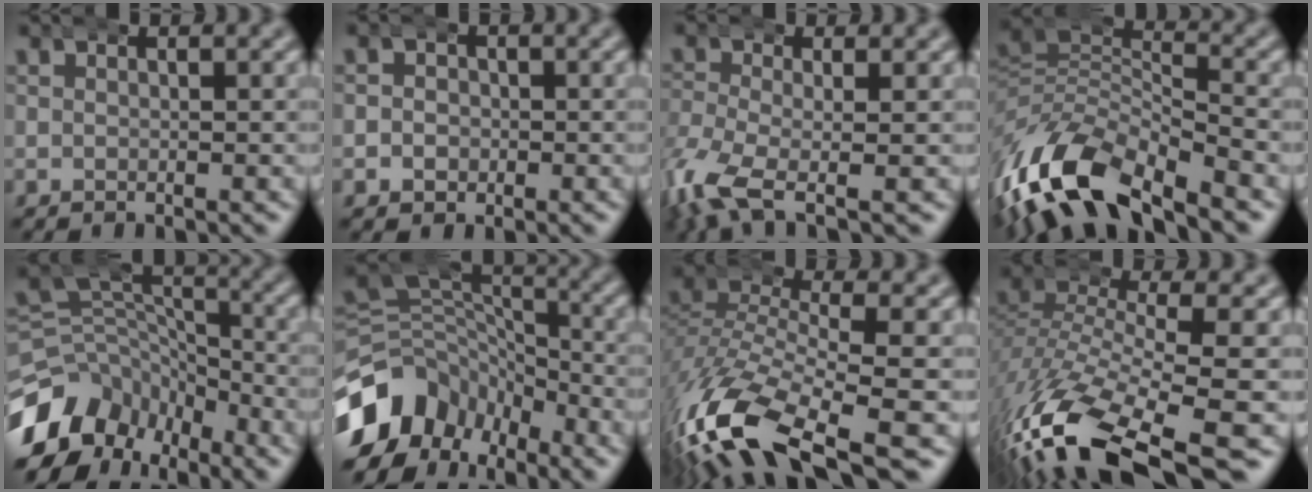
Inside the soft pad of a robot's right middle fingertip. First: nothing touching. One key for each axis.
{"total": 2.7, "fx": -0.5, "fy": 2.6, "fz": 0.5, "tx": -0.013, "ty": -0.003, "tz": -0.015}
{"total": 5.0, "fx": -2.2, "fy": 2.6, "fz": 3.6, "tx": -0.108, "ty": -0.033, "tz": -0.025}
{"total": 10.3, "fx": -4.5, "fy": 6.4, "fz": 6.8, "tx": -0.161, "ty": -0.051, "tz": -0.058}
{"total": 12.1, "fx": -4.0, "fy": 9.7, "fz": 6.0, "tx": -0.106, "ty": -0.028, "tz": -0.070}
{"total": 12.6, "fx": -4.1, "fy": 9.9, "fz": 6.6, "tx": -0.121, "ty": -0.023, "tz": -0.070}
{"total": 9.9, "fx": -4.7, "fy": 4.5, "fz": 7.4, "tx": -0.179, "ty": -0.043, "tz": -0.055}
{"total": 11.4, "fx": -6.9, "fy": 4.3, "fz": 8.0, "tx": -0.186, "ty": -0.051, "tz": -0.082}